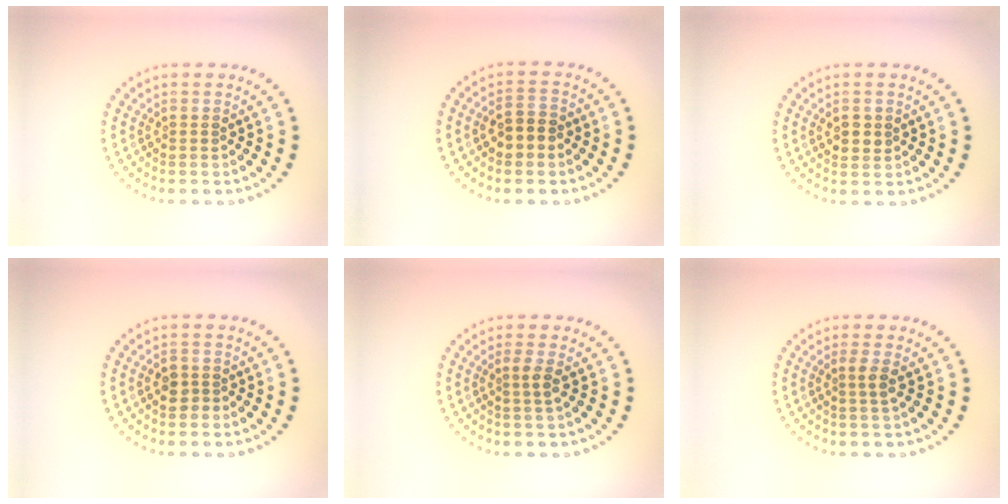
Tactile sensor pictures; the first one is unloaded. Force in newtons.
{"total": 2.5, "press": 2.5, "slide": 0.3}
{"total": 1.6, "press": 1.6, "slide": 0.3}
{"total": 1.8, "press": 1.7, "slide": 0.6}
{"total": 1.5, "press": 1.1, "slide": 1.0}
{"total": 1.5, "press": 1.1, "slide": 1.0}